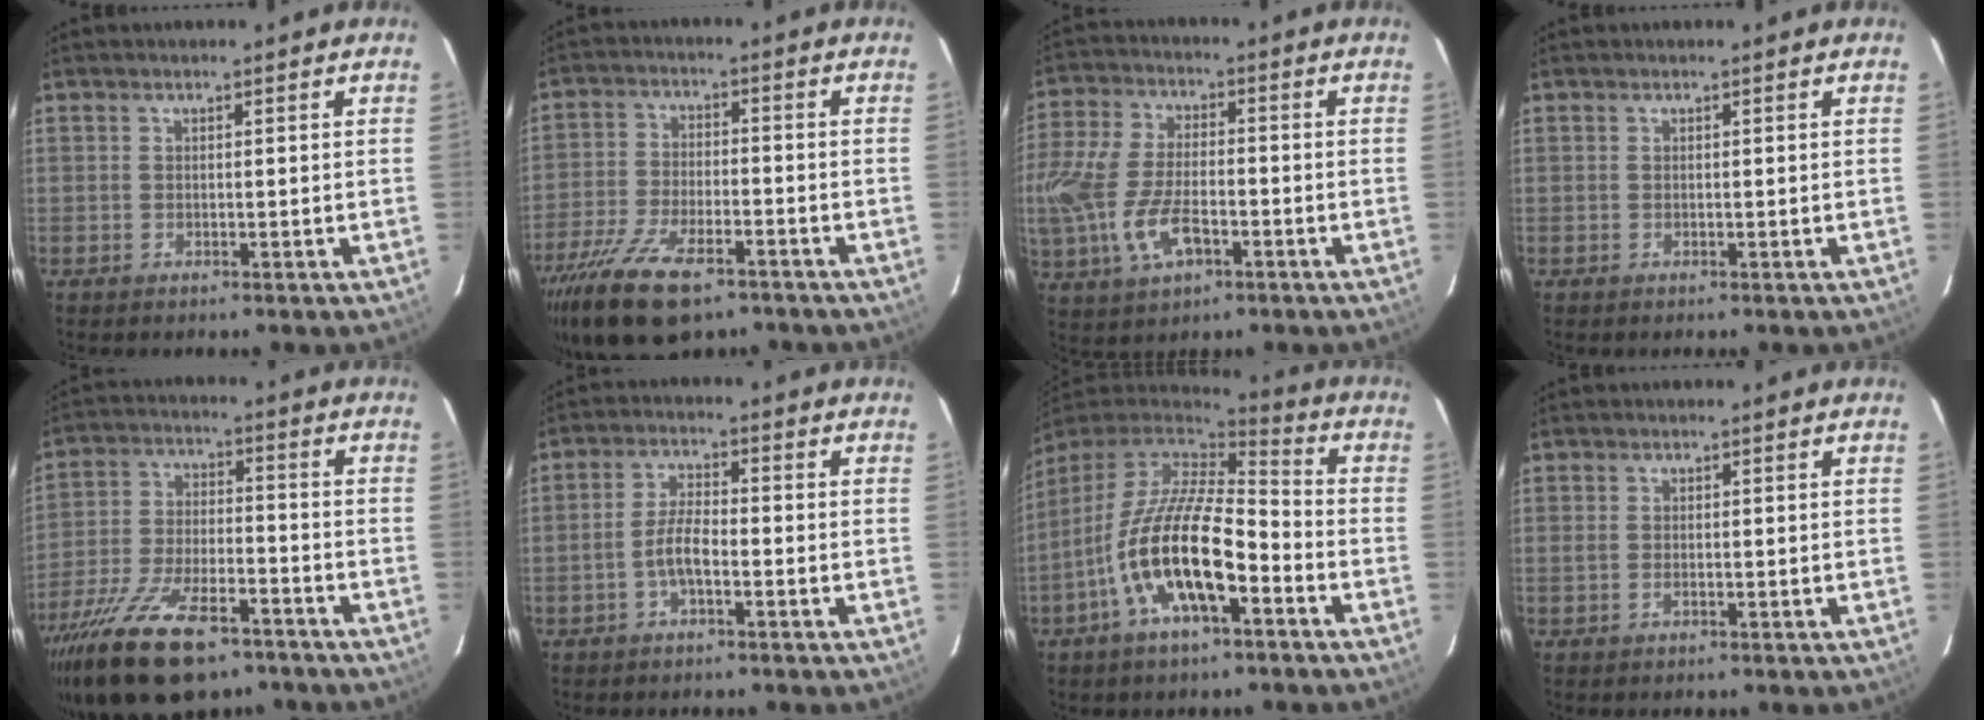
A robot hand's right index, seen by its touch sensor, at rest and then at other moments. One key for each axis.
{"total": 15.8, "fx": -10.8, "fy": 6.2, "fz": 9.7, "tx": -0.216, "ty": -0.040, "tz": -0.194}
{"total": 15.8, "fx": -4.8, "fy": 8.1, "fz": 12.8, "tx": -0.291, "ty": -0.012, "tz": -0.086}
{"total": 0.0}
{"total": 20.6, "fx": -14.5, "fy": 8.3, "fz": 12.1, "tx": -0.251, "ty": -0.037, "tz": -0.243}
{"total": 4.7, "fx": -1.9, "fy": 1.3, "fz": 4.0, "tx": -0.087, "ty": 0.008, "tz": -0.037}
{"total": 18.1, "fx": -7.3, "fy": 6.3, "fz": 15.4, "tx": -0.301, "ty": -0.017, "tz": -0.142}
{"total": 0.9, "fx": -0.3, "fy": 0.5, "fz": 0.8, "tx": -0.016, "ty": -0.002, "tz": -0.006}